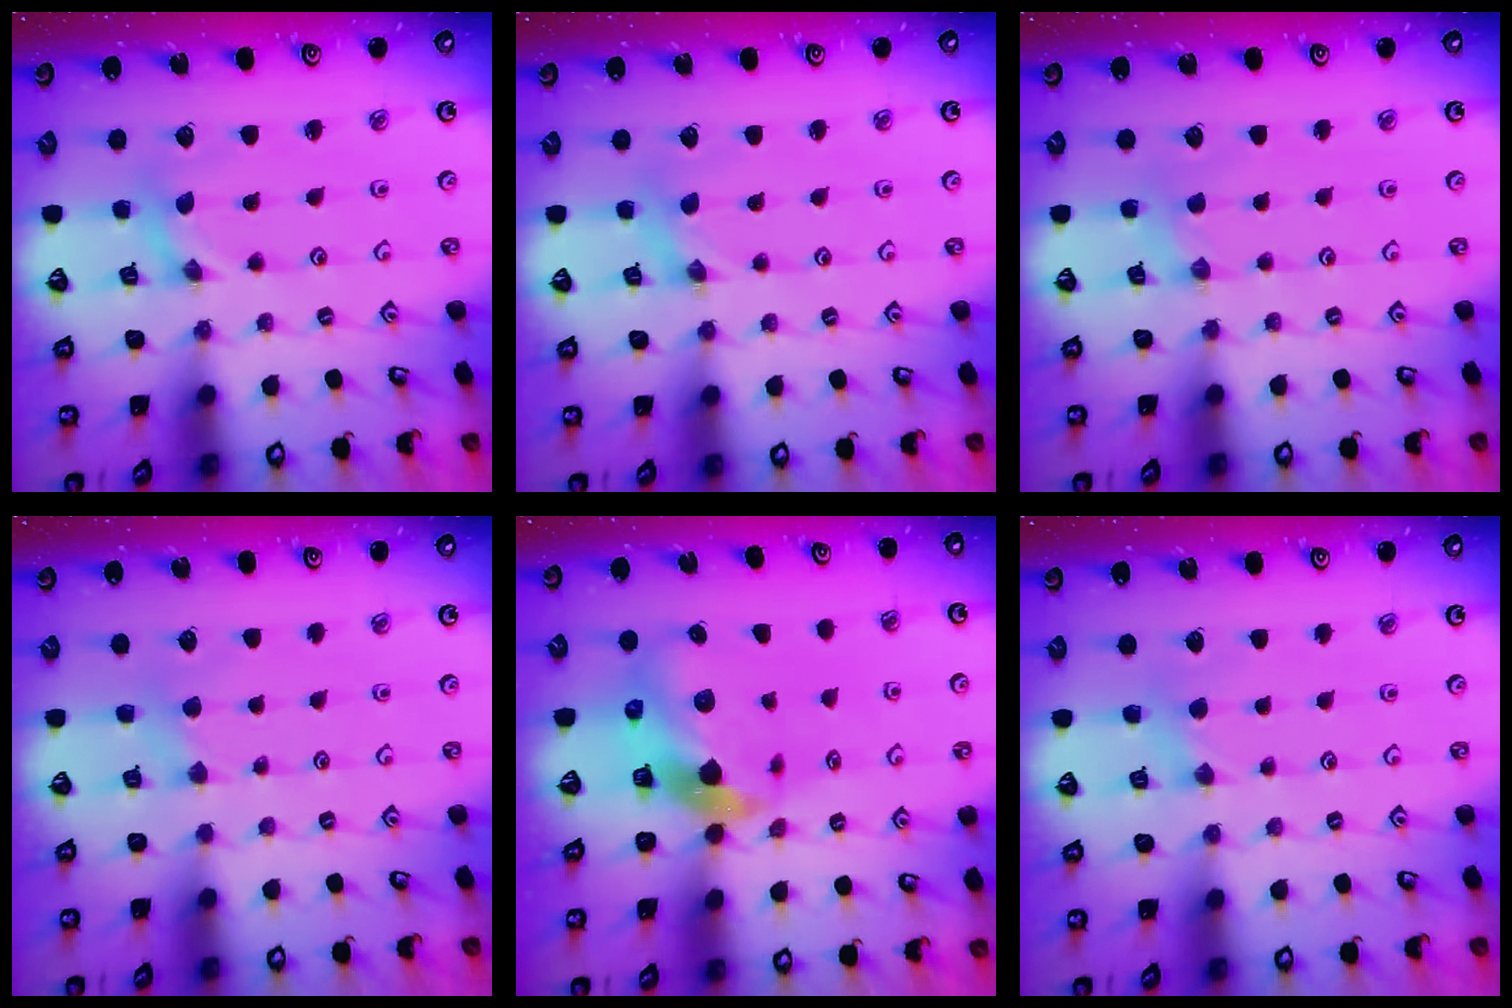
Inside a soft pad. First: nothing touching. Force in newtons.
{"total": 1.3, "press": 1.3, "slide": 0.3}
{"total": 1.7, "press": 1.7, "slide": 0.3}
{"total": 3.3, "press": 3.2, "slide": 0.6}
{"total": 10.2, "press": 10.1, "slide": 1.7}
{"total": 3.0, "press": 2.9, "slide": 0.5}